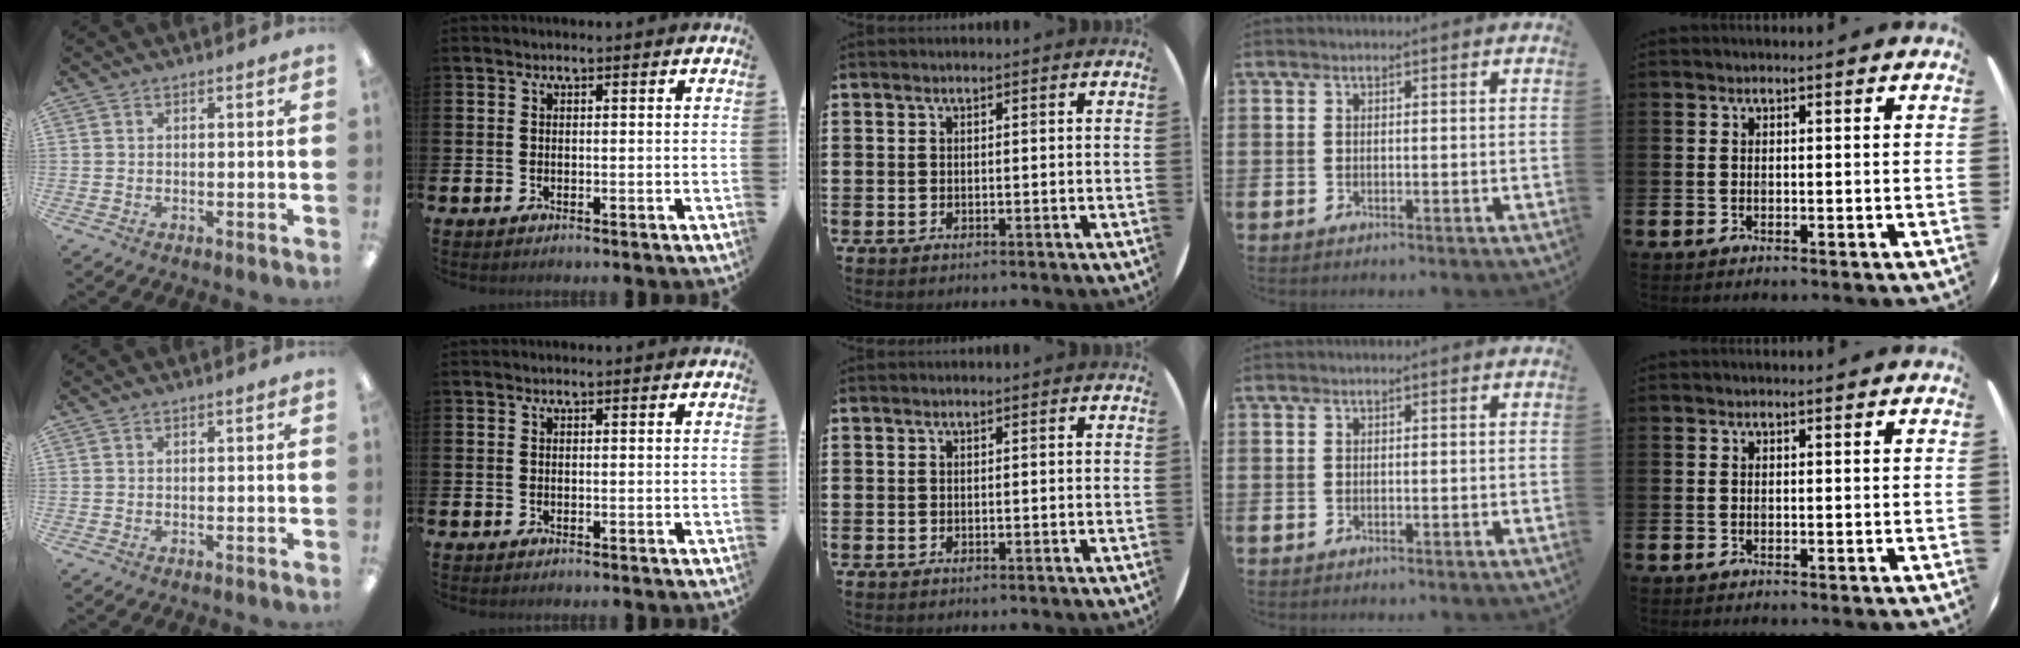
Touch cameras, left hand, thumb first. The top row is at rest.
{}